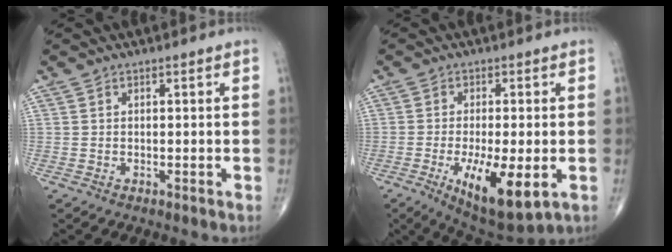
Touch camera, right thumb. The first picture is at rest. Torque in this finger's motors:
{"motor_torque": [1.55, 1.07, 0.21, -0.23, 0.32]}